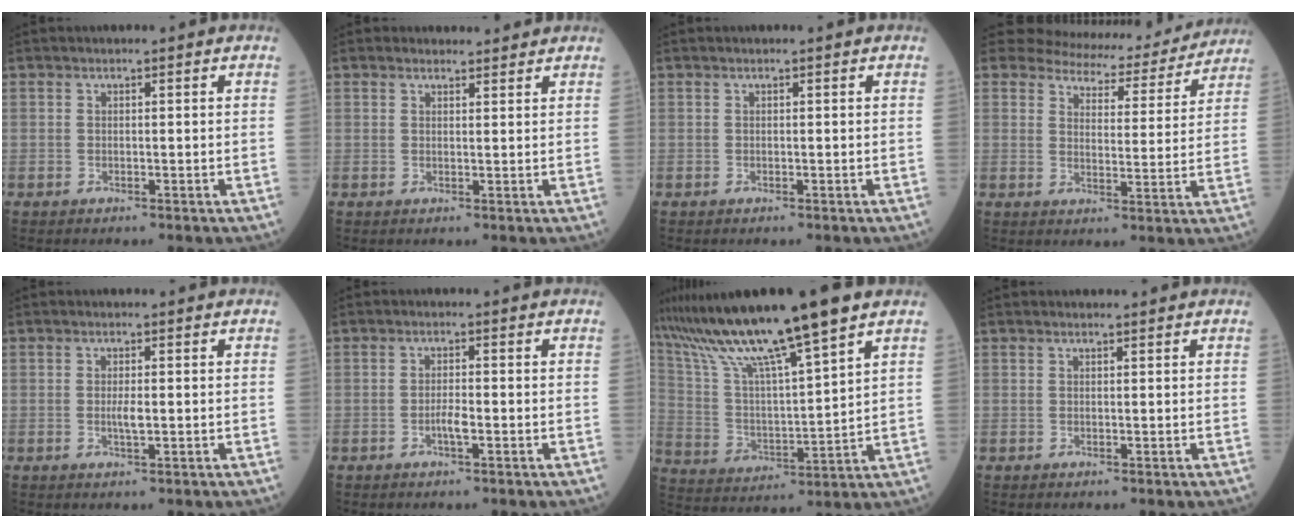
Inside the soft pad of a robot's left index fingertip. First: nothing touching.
{"total": 2.5, "force": [2.3, 0.8, 0.1], "torque": [-0.006, 0.009, 0.032]}
{"total": 0.0}
{"total": 14.0, "force": [13.1, 4.3, 2.6], "torque": [-0.017, -0.009, 0.149]}
{"total": 1.8, "force": [-0.1, 0.3, 1.7], "torque": [-0.037, -0.002, 0.000]}
{"total": 1.9, "force": [-0.8, 0.2, 1.7], "torque": [-0.034, 0.000, -0.013]}
{"total": 16.9, "force": [13.3, -0.3, 10.5], "torque": [-0.196, 0.007, 0.245]}
{"total": 0.8, "force": [0.8, 0.0, 0.2], "torque": [-0.008, 0.005, 0.014]}